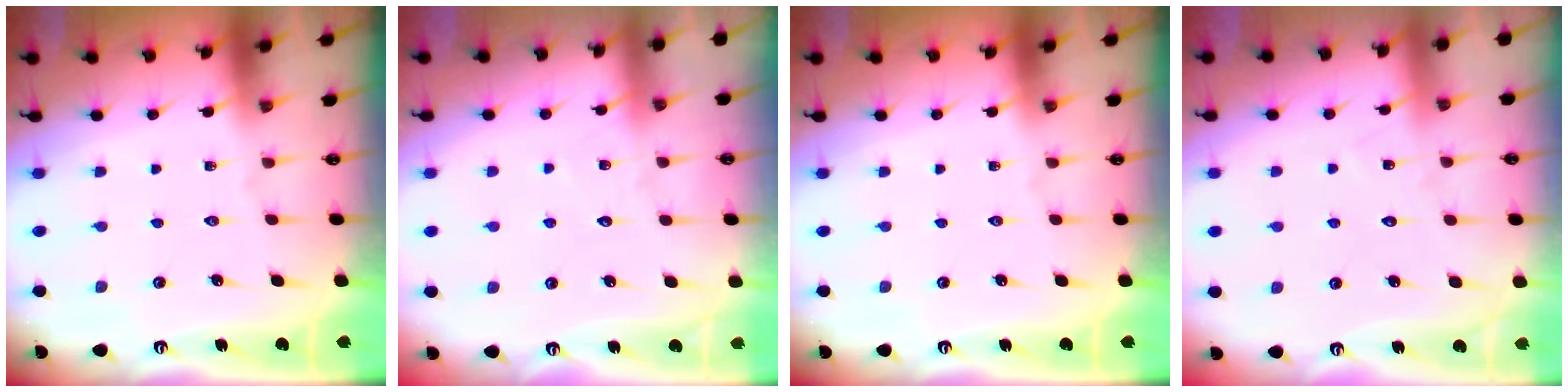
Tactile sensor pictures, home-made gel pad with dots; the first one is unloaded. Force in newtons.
{"total": 4.5, "press": 4.5, "slide": 0.3}
{"total": 0.0}
{"total": 5.6, "press": 5.6, "slide": 0.4}